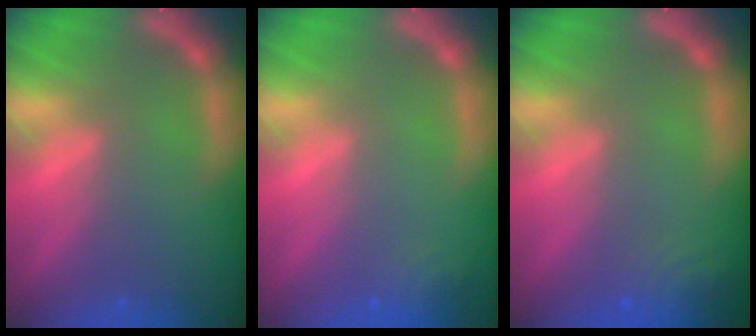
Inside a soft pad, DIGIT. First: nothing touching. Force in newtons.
{"total": 1.9}
{"total": 3.5}